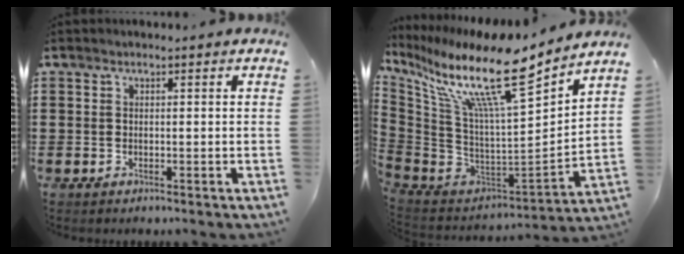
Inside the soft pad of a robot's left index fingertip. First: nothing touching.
{"total": 15.1, "force": [10.1, 2.0, 11.1], "torque": [-0.234, -0.077, 0.156]}